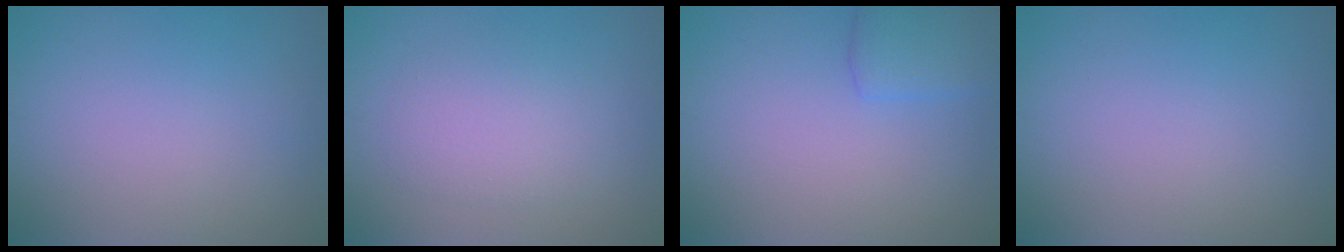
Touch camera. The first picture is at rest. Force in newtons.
{"total": 2.8, "press": 2.8, "slide": 0.2}
{"total": 2.5, "press": 2.5, "slide": 0.2}
{"total": 0.0}